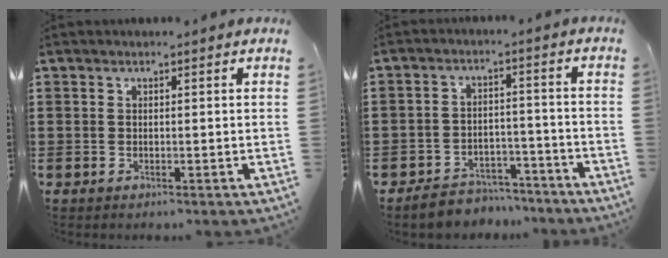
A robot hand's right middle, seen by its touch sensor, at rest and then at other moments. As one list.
[{"total": 4.9, "force": [-4.7, 1.2, -0.3], "torque": [0.002, 0.009, -0.099]}]